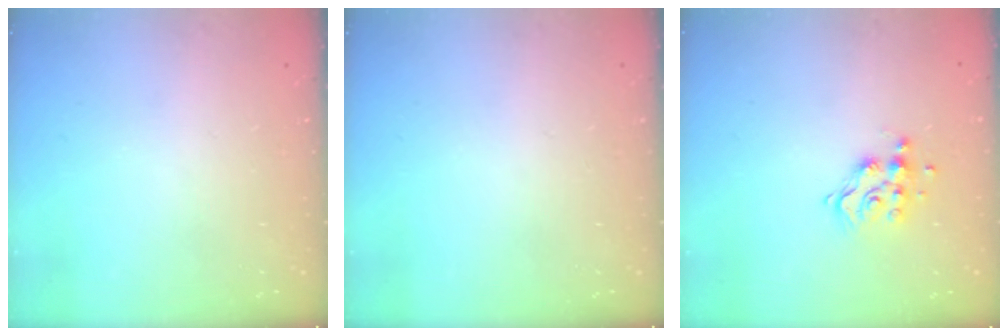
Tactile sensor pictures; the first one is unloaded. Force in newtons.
{"total": 0.0}
{"total": 11.8, "press": 11.7, "slide": 1.0}